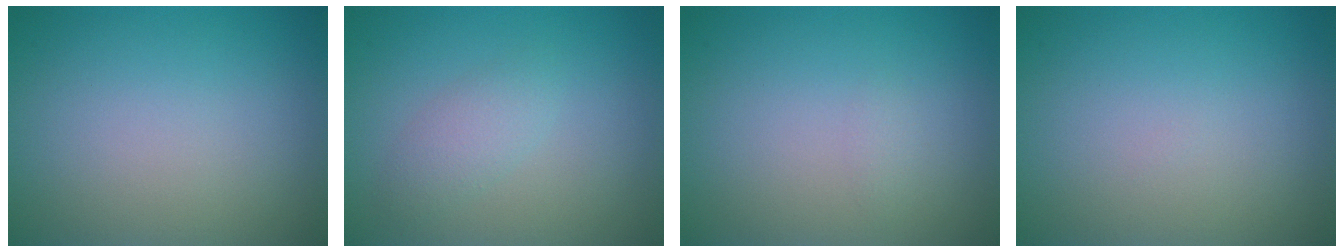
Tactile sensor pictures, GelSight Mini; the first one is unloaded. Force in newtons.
{"total": 1.9, "press": 1.9, "slide": 0.1}
{"total": 0.6, "press": 0.6, "slide": 0.0}
{"total": 0.0}